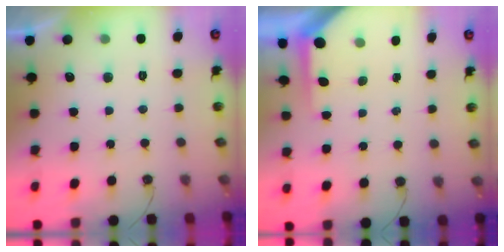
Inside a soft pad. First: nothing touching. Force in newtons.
{"total": 4.5, "press": 4.5, "slide": 0.4}